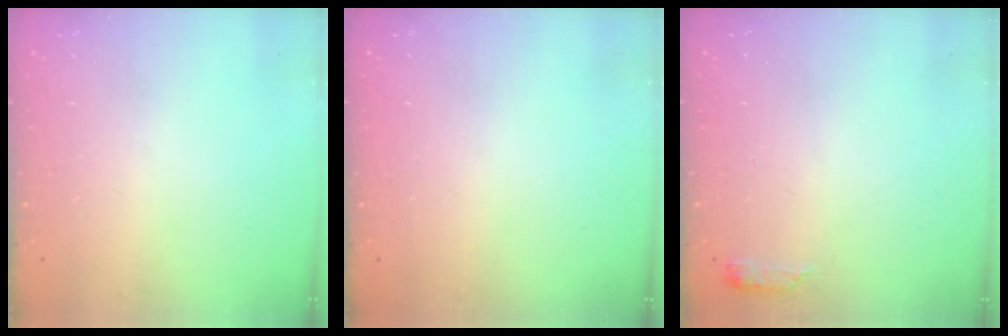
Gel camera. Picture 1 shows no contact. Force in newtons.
{"total": 0.0}
{"total": 2.6, "press": 2.6, "slide": 0.5}